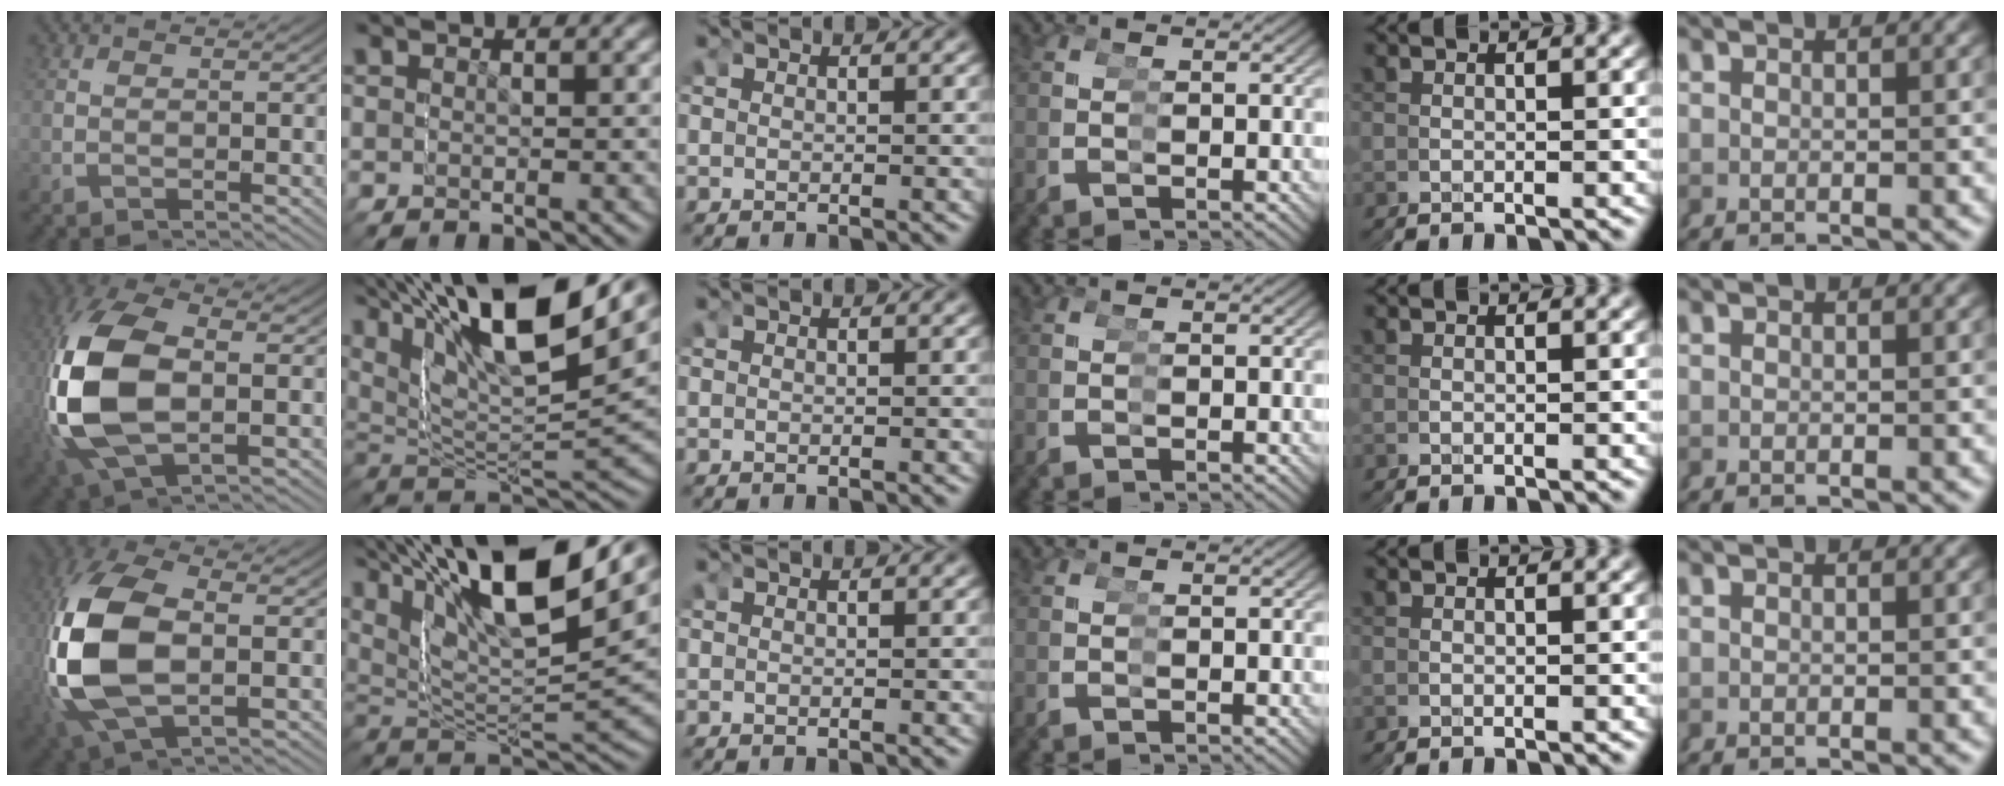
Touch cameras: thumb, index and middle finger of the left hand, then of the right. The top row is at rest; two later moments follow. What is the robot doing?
{"motion": "grasp_and_lifting", "object": "markers"}